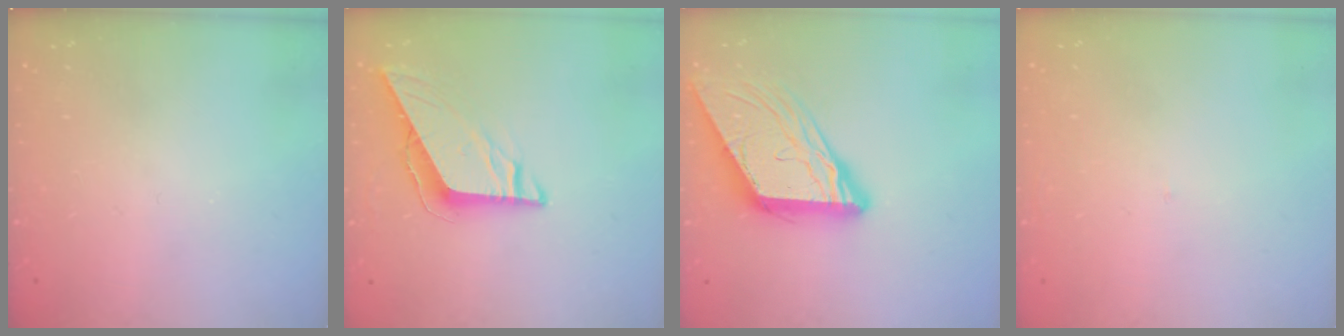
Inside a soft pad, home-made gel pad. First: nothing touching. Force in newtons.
{"total": 8.1, "press": 8.1, "slide": 0.3}
{"total": 13.1, "press": 13.1, "slide": 1.3}
{"total": 1.7, "press": 1.6, "slide": 0.1}